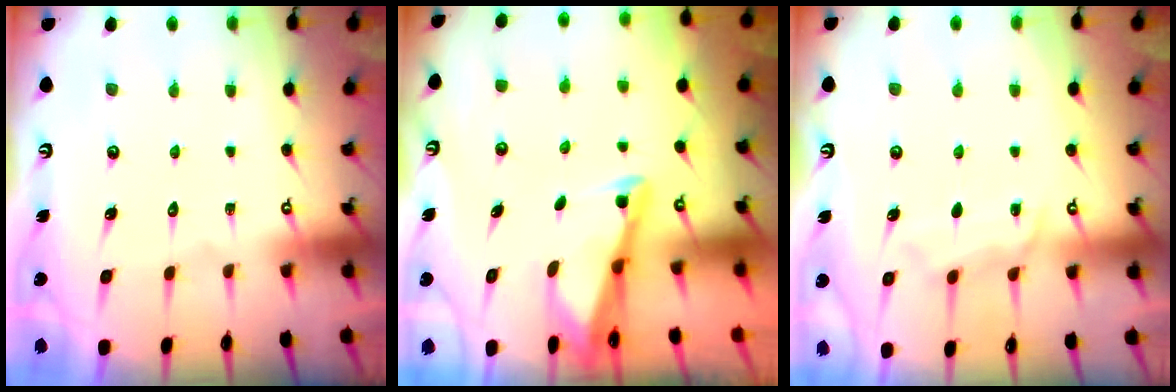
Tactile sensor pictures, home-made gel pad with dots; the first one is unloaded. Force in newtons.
{"total": 2.5, "press": 2.5, "slide": 0.0}
{"total": 6.1, "press": 6.1, "slide": 0.6}